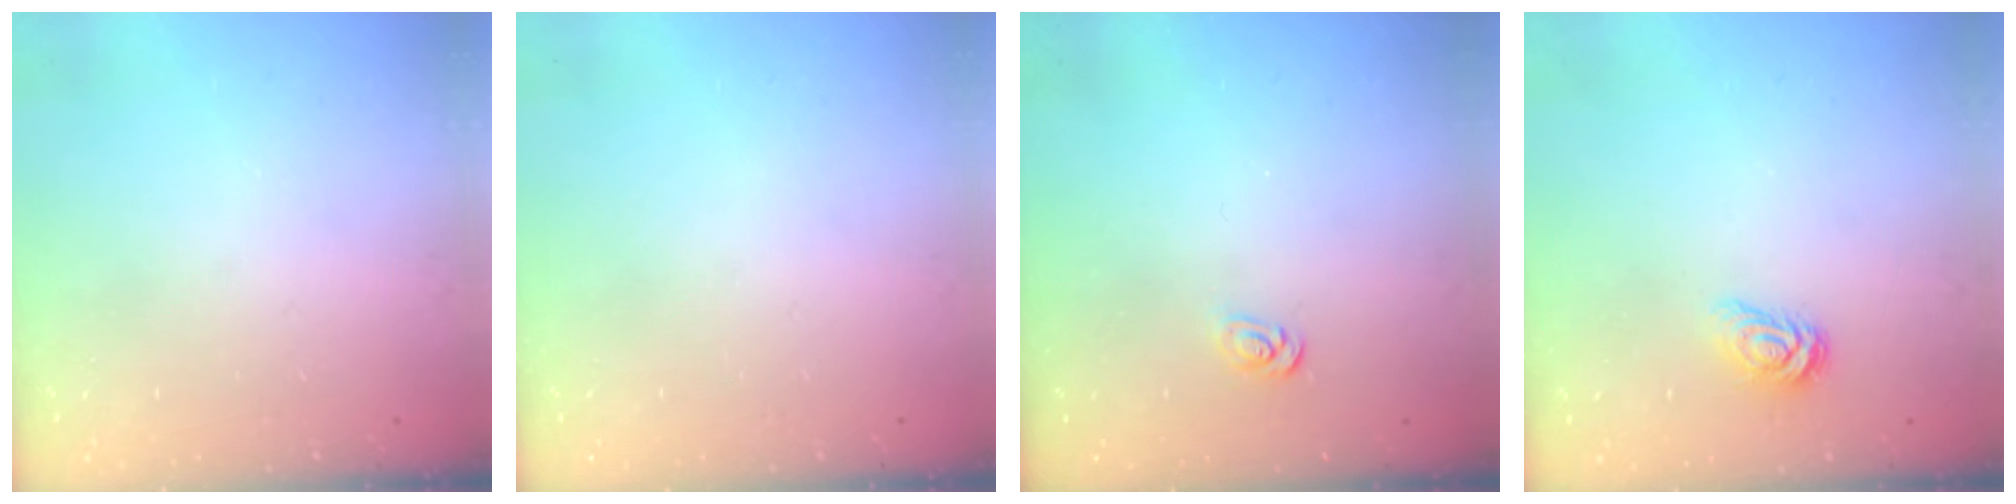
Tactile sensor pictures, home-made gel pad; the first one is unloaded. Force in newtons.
{"total": 0.0}
{"total": 2.1, "press": 2.1, "slide": 0.2}
{"total": 3.4, "press": 3.4, "slide": 0.4}